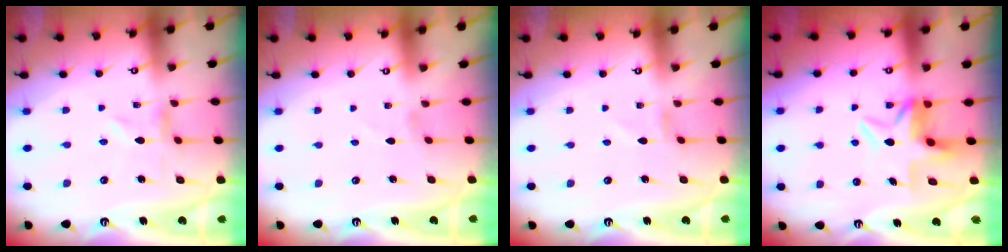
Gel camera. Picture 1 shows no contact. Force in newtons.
{"total": 1.0, "press": 1.0, "slide": 0.1}
{"total": 0.0}
{"total": 5.5, "press": 5.5, "slide": 0.7}